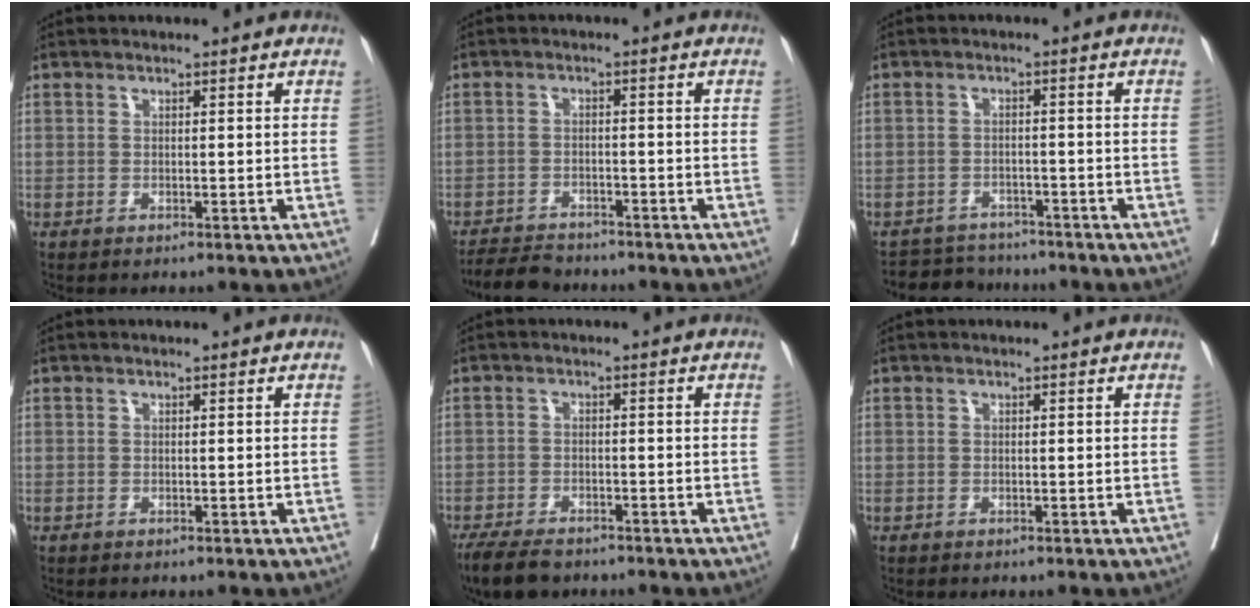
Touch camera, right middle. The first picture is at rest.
{"total": 5.4, "force": [-5.1, 1.2, 0.8], "torque": [-0.012, -0.013, -0.087]}
{"total": 5.8, "force": [-5.5, 1.8, -0.3], "torque": [0.010, 0.008, -0.083]}
{"total": 0.0}
{"total": 6.6, "force": [-5.4, 2.3, 3.0], "torque": [-0.049, -0.010, -0.090]}
{"total": 0.0}